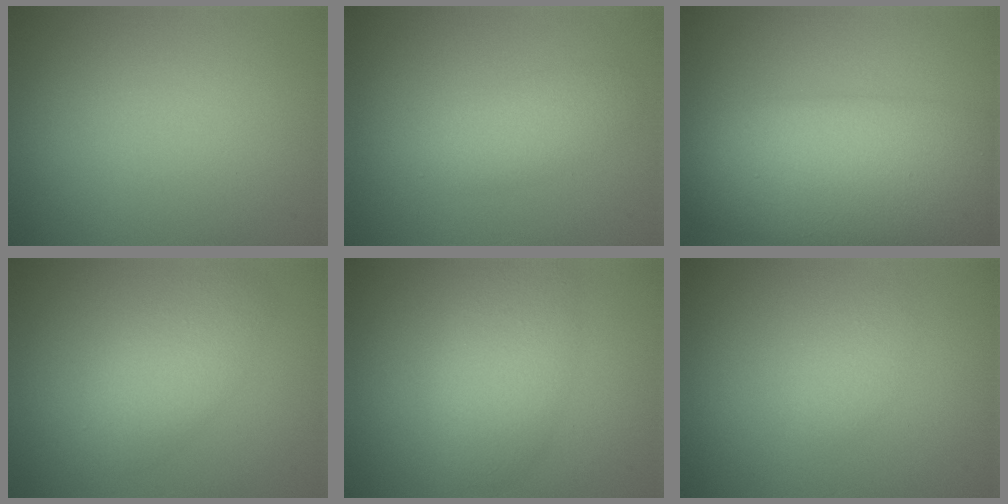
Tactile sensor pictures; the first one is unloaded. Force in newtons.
{"total": 2.2, "press": 2.2, "slide": 0.2}
{"total": 12.1, "press": 12.1, "slide": 0.3}
{"total": 3.6, "press": 3.6, "slide": 0.1}
{"total": 4.2, "press": 4.2, "slide": 0.3}
{"total": 1.2, "press": 1.2, "slide": 0.1}